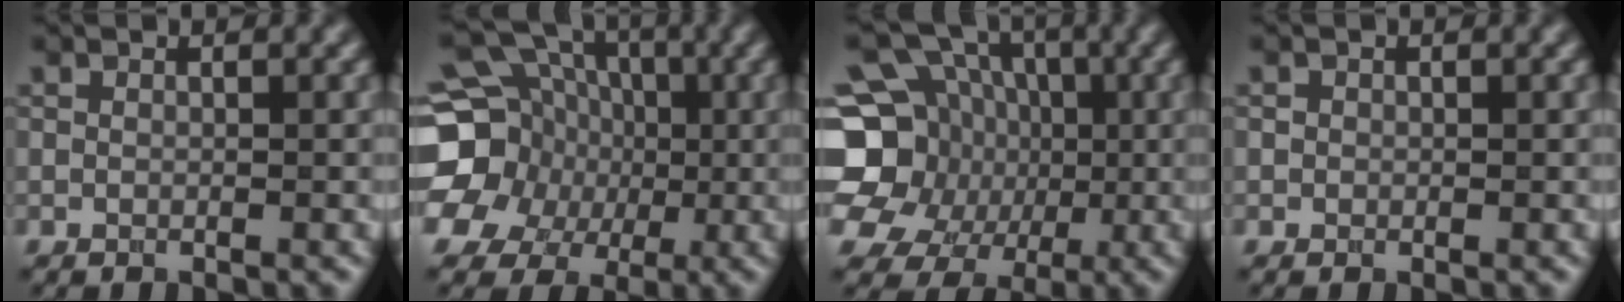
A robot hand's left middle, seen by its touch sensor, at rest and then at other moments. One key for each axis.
{"total": 18.2, "fx": -0.2, "fy": 16.4, "fz": 8.0, "tx": -0.183, "ty": 0.018, "tz": -0.039}
{"total": 16.4, "fx": -1.4, "fy": 15.2, "fz": 5.9, "tx": -0.176, "ty": 0.013, "tz": -0.042}
{"total": 0.5, "fx": 0.1, "fy": 0.5, "fz": 0.1, "tx": 0.002, "ty": -0.002, "tz": -0.002}